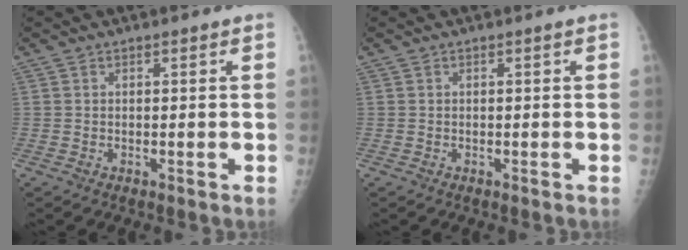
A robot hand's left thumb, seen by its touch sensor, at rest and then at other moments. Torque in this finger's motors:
{"motor_torque": [0.02, 0.00, -0.03, -0.04, 0.00]}